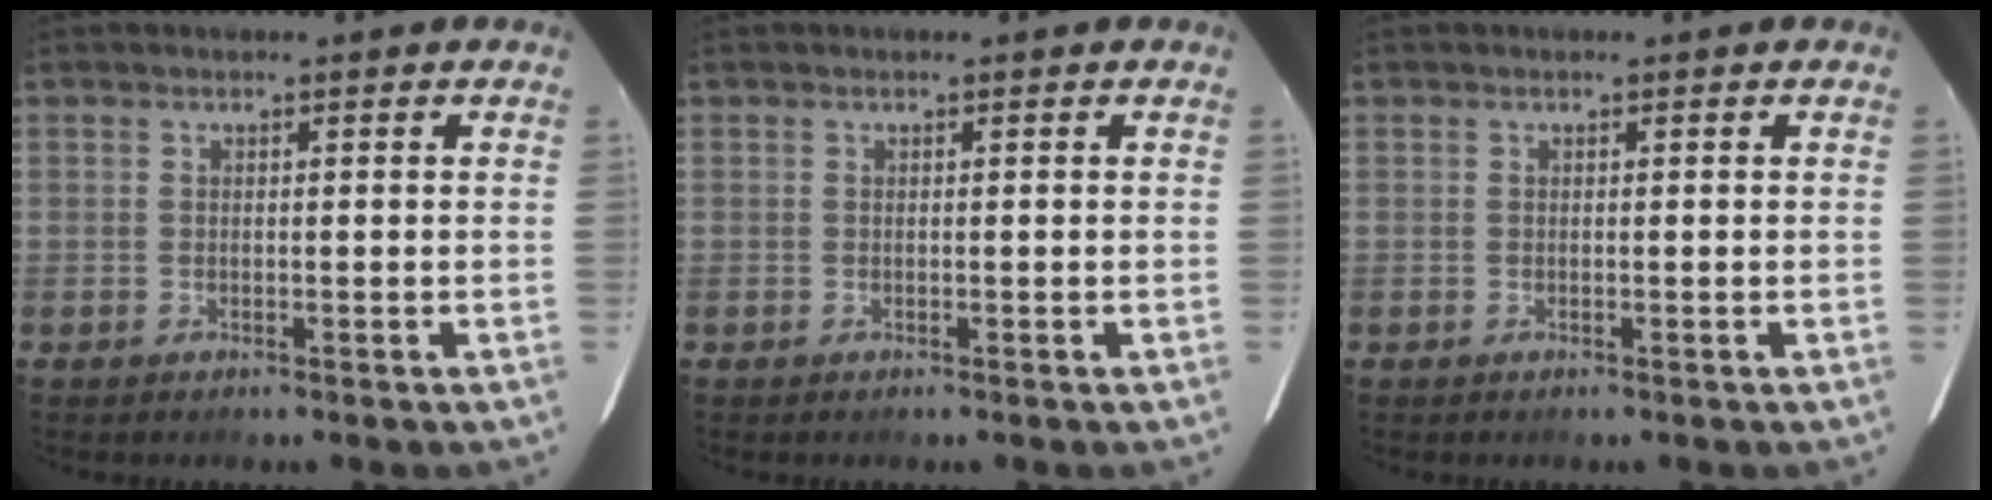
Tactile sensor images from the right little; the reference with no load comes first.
{"total": 0.0}
{"total": 0.0}